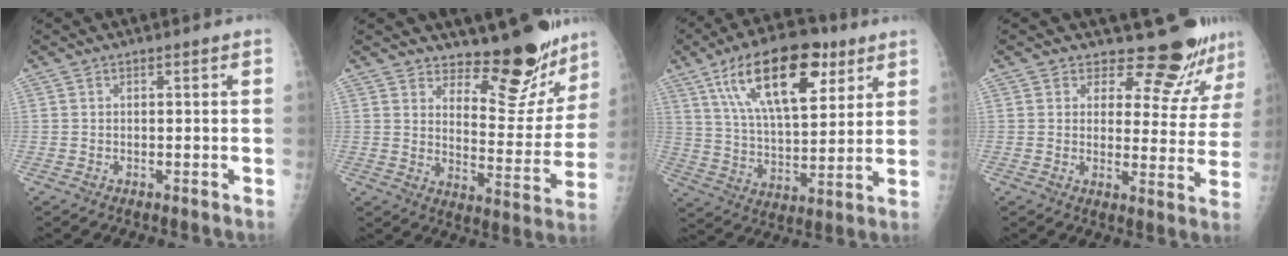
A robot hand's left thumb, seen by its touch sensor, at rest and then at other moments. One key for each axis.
{"total": 13.8, "fx": 12.1, "fy": 4.7, "fz": 4.6, "tx": -0.014, "ty": -0.122, "tz": 0.168}
{"total": 20.7, "fx": 10.2, "fy": 9.4, "fz": 15.3, "tx": -0.228, "ty": -0.028, "tz": 0.178}
{"total": 11.7, "fx": 10.8, "fy": 4.1, "fz": 2.0, "tx": 0.017, "ty": -0.091, "tz": 0.123}